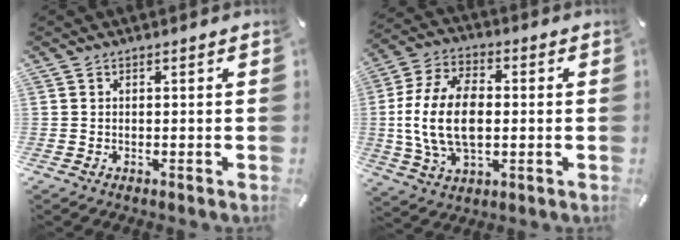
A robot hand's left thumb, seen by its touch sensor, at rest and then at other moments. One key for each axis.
{"total": 16.0, "fx": -0.6, "fy": 10.2, "fz": 12.3, "tx": -0.279, "ty": 0.003, "tz": -0.010}